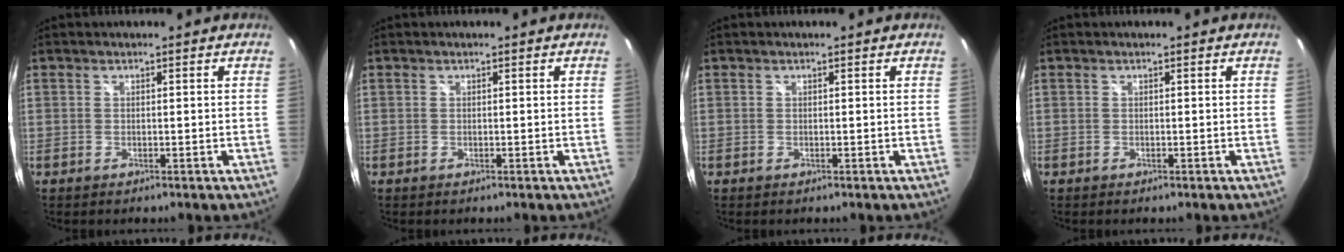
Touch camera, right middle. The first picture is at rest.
{"total": 0.0}
{"total": 0.0}
{"total": 0.0}